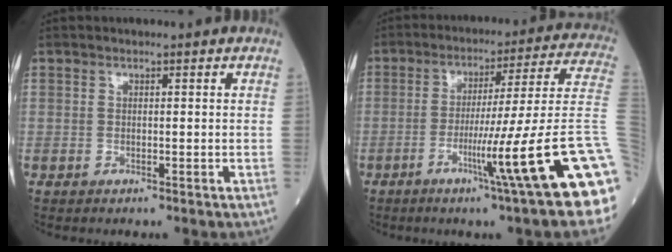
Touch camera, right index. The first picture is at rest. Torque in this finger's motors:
{"motor_torque": [0.59, -0.48, 0.44, 0.21]}